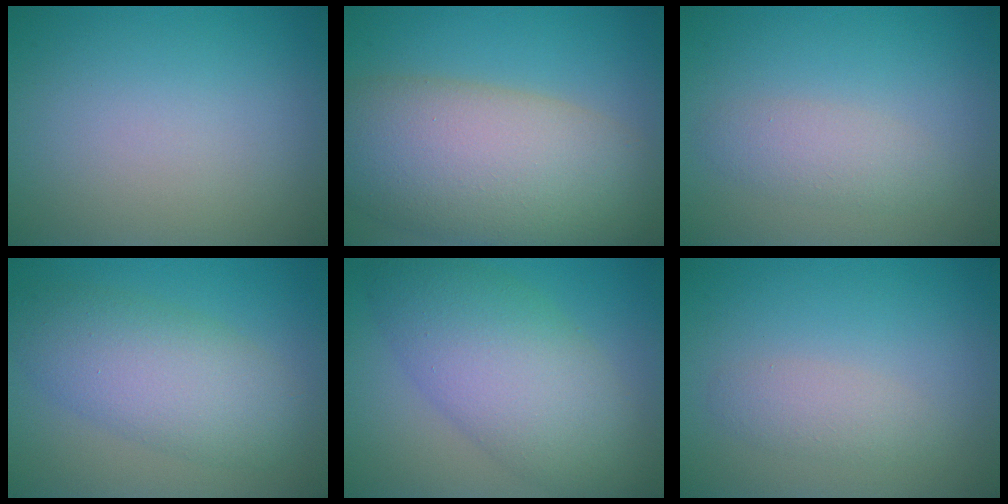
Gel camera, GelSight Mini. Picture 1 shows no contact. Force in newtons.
{"total": 12.3, "press": 12.2, "slide": 0.6}
{"total": 2.2, "press": 2.2, "slide": 0.1}
{"total": 6.4, "press": 6.4, "slide": 0.3}
{"total": 8.6, "press": 8.5, "slide": 0.5}
{"total": 1.7, "press": 1.7, "slide": 0.1}